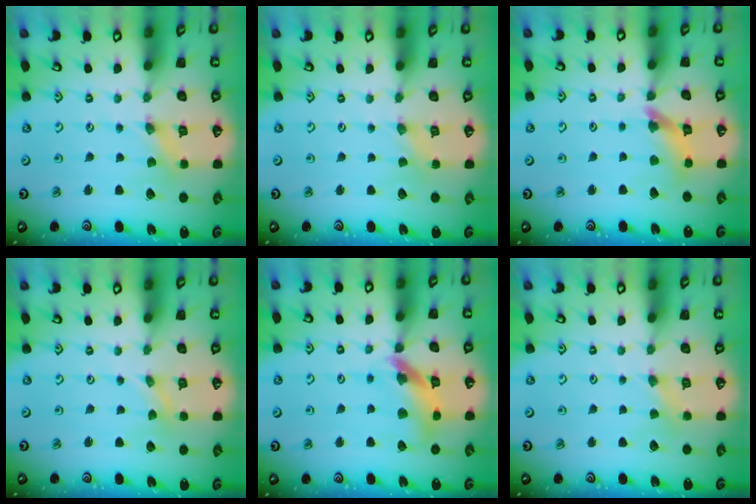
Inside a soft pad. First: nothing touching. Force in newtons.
{"total": 0.0}
{"total": 9.0, "press": 8.9, "slide": 0.9}
{"total": 0.0}
{"total": 13.3, "press": 13.2, "slide": 1.7}
{"total": 2.2, "press": 2.1, "slide": 0.4}